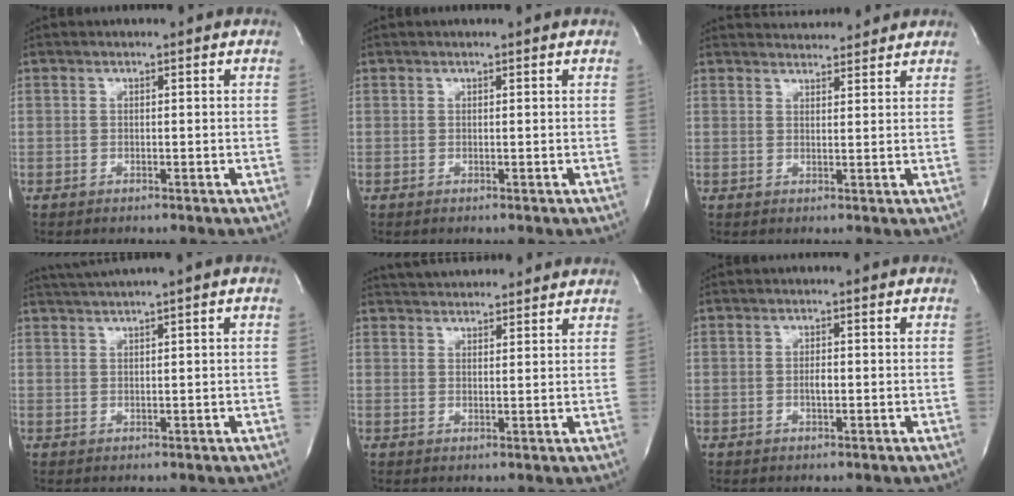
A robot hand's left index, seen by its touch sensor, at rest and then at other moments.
{"total": 0.9, "force": [0.9, -0.1, 0.3], "torque": [-0.007, 0.009, 0.012]}
{"total": 6.8, "force": [6.6, 1.1, 1.3], "torque": [-0.021, 0.019, 0.082]}
{"total": 3.2, "force": [2.4, -1.2, 1.7], "torque": [-0.041, 0.008, 0.052]}
{"total": 11.3, "force": [10.7, 2.0, 3.2], "torque": [-0.049, 0.032, 0.145]}
{"total": 1.2, "force": [-0.2, 0.4, 1.2], "torque": [-0.023, 0.000, -0.004]}